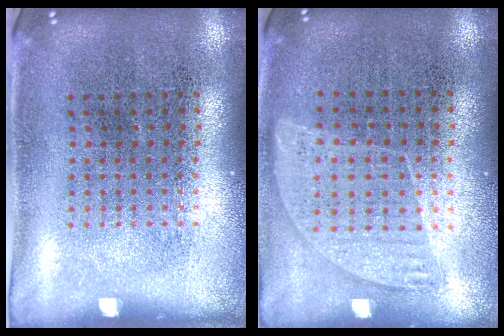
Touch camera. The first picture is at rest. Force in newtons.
{"total": 0.9, "press": 0.8, "slide": 0.3}